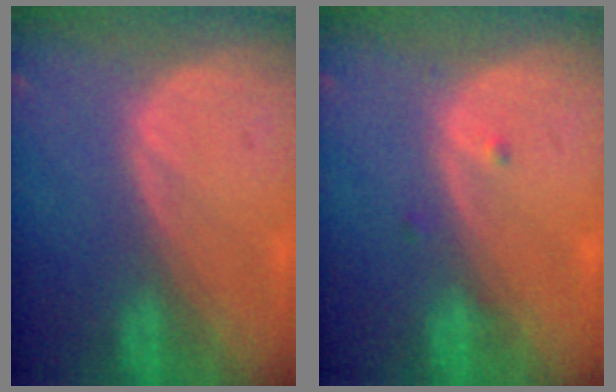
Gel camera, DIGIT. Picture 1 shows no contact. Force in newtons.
{"total": 0.8, "press": 0.8, "slide": 0.2}